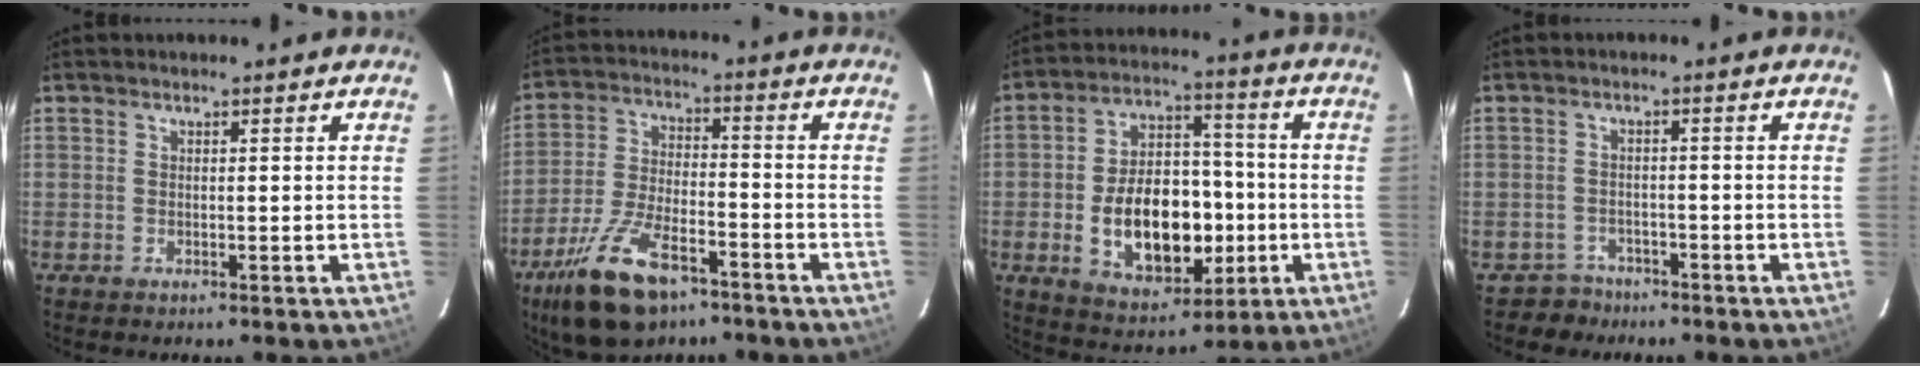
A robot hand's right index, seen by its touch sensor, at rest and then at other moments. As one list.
[{"total": 15.1, "force": [-9.8, 6.3, 9.6], "torque": [-0.207, -0.021, -0.177]}, {"total": 17.2, "force": [-3.5, 10.7, 13.0], "torque": [-0.247, 0.020, -0.035]}, {"total": 3.6, "force": [-2.6, 2.4, -0.6], "torque": [0.003, 0.016, -0.044]}]